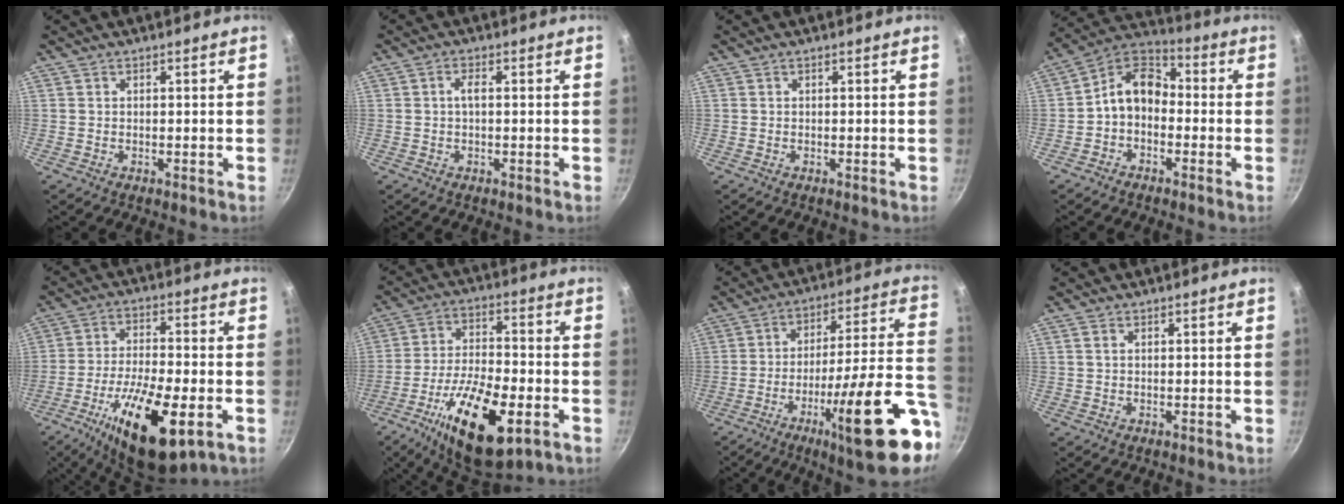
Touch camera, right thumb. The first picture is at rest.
{"total": 1.7, "force": [0.0, 0.6, 1.6], "torque": [-0.038, 0.008, -0.002]}
{"total": 0.0}
{"total": 9.6, "force": [-1.5, 6.9, 6.5], "torque": [-0.088, 0.046, -0.051]}
{"total": 18.8, "force": [-7.7, 6.4, 16.0], "torque": [-0.272, 0.015, -0.127]}
{"total": 20.1, "force": [-8.5, 8.0, 16.4], "torque": [-0.270, 0.021, -0.143]}
{"total": 23.5, "force": [-9.6, 4.2, 21.0], "torque": [-0.273, 0.029, -0.144]}
{"total": 0.9, "force": [0.4, 0.5, 0.7], "torque": [-0.013, 0.002, 0.007]}